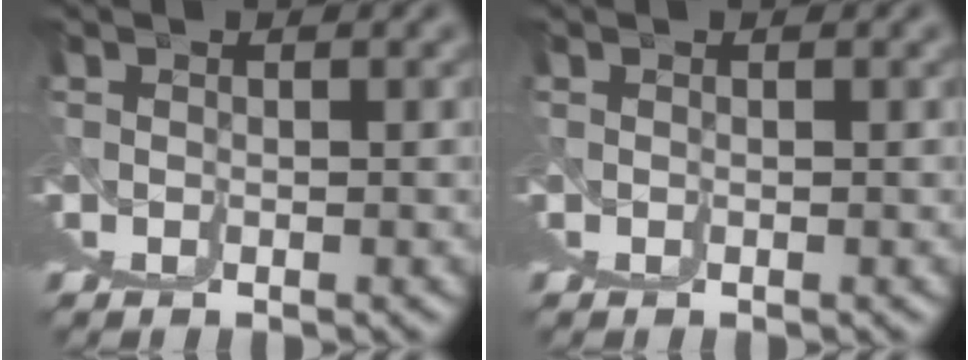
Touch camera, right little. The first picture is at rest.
{"total": 0.0}